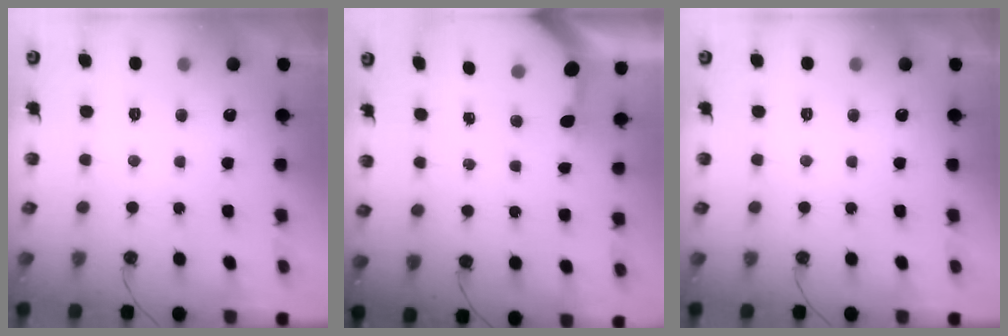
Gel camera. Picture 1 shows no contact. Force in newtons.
{"total": 3.6, "press": 3.6, "slide": 0.3}
{"total": 0.0}